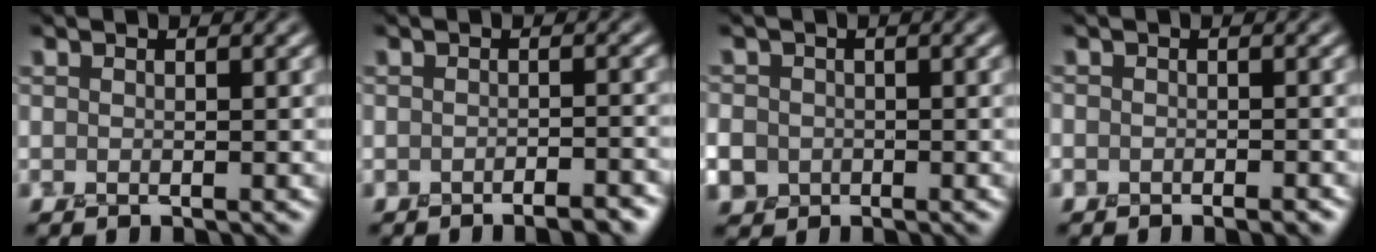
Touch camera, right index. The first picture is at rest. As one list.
[{"total": 2.5, "force": [-1.9, 0.4, 1.5], "torque": [-0.009, 0.007, -0.025]}, {"total": 3.6, "force": [-1.0, 3.3, 0.8], "torque": [-0.015, 0.000, -0.029]}, {"total": 1.3, "force": [-0.8, 0.8, 0.6], "torque": [0.002, 0.002, -0.010]}]